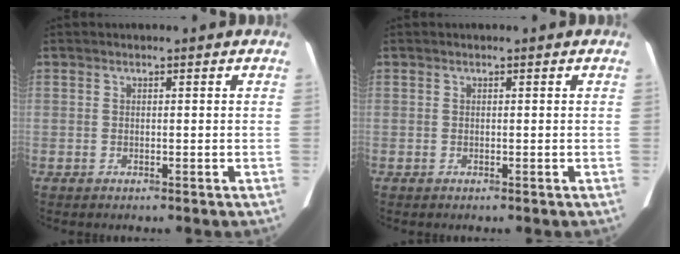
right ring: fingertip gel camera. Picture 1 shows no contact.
{"total": 0.0}